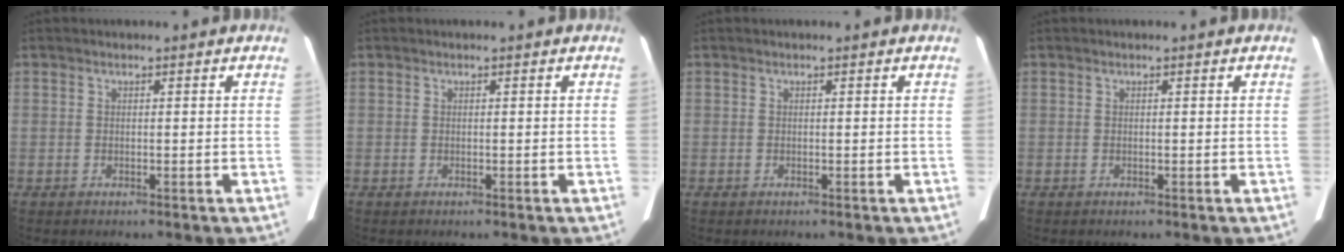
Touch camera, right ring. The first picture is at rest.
{"total": 0.0}
{"total": 0.0}
{"total": 0.0}